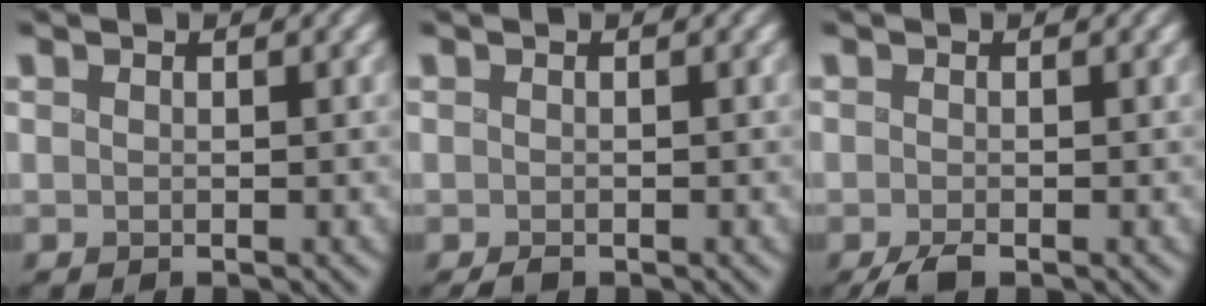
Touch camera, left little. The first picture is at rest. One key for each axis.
{"total": 0.6, "fx": -0.5, "fy": 0.3, "fz": 0.3, "tx": -0.002, "ty": -0.002, "tz": -0.006}
{"total": 1.5, "fx": -1.1, "fy": 0.4, "fz": 0.9, "tx": -0.019, "ty": -0.002, "tz": -0.020}